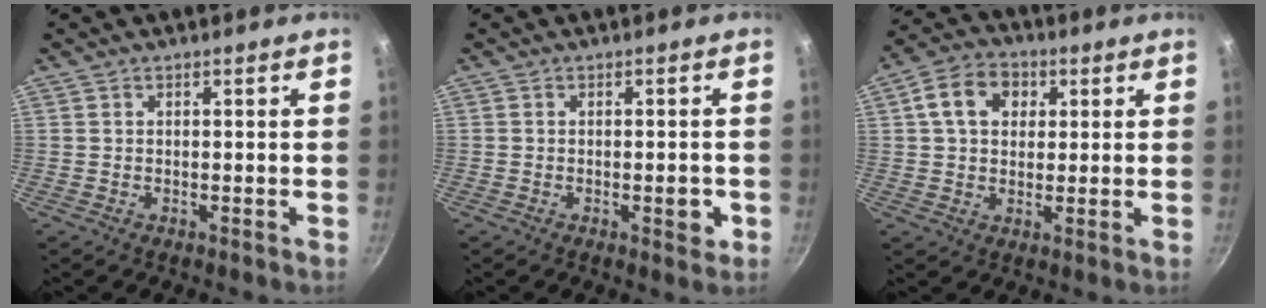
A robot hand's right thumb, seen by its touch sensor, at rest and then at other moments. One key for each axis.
{"total": 3.2, "fx": -0.9, "fy": 1.4, "fz": 2.7, "tx": -0.023, "ty": 0.006, "tz": -0.011}
{"total": 9.4, "fx": 2.7, "fy": 7.1, "fz": 5.6, "tx": -0.074, "ty": 0.011, "tz": 0.034}